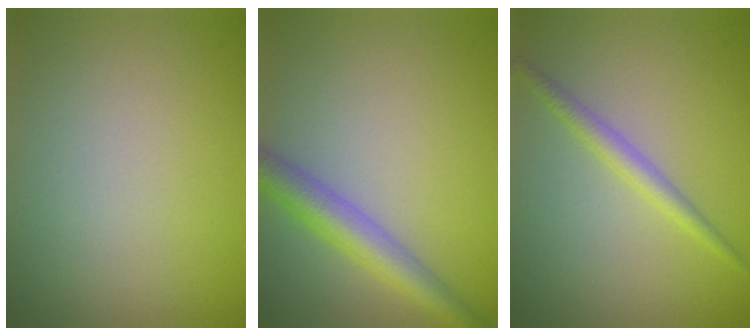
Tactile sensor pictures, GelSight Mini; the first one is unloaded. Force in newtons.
{"total": 4.0, "press": 4.0, "slide": 0.0}
{"total": 1.9, "press": 1.9, "slide": 0.0}